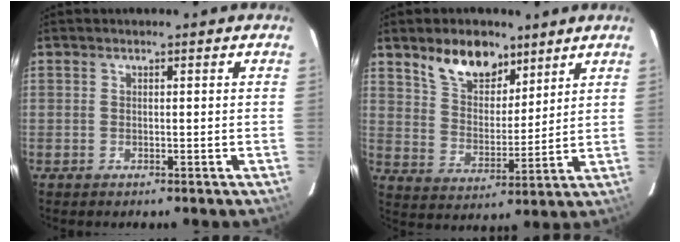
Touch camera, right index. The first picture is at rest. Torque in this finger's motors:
{"motor_torque": [0.88, 0.77, 0.43, 0.10]}